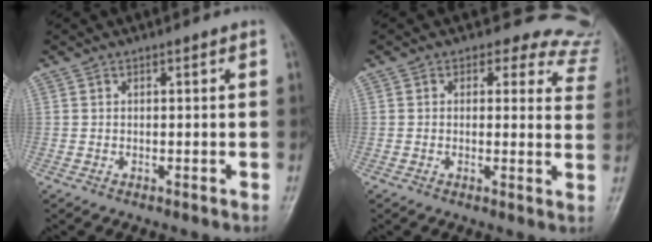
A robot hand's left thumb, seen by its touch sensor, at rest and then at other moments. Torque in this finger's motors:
{"motor_torque": [0.02, -0.12, -0.16, -0.23, 0.02]}